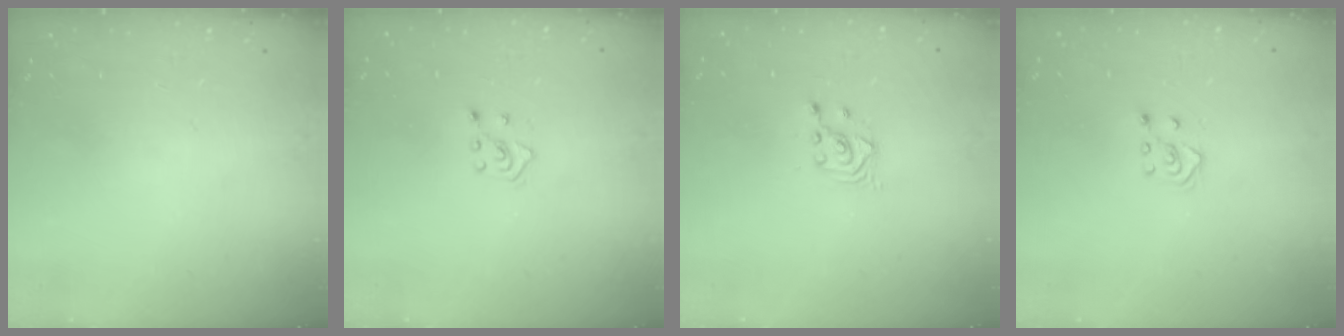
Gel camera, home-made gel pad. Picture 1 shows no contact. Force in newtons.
{"total": 4.1, "press": 4.1, "slide": 0.5}
{"total": 2.7, "press": 2.7, "slide": 0.2}
{"total": 3.6, "press": 3.6, "slide": 0.6}